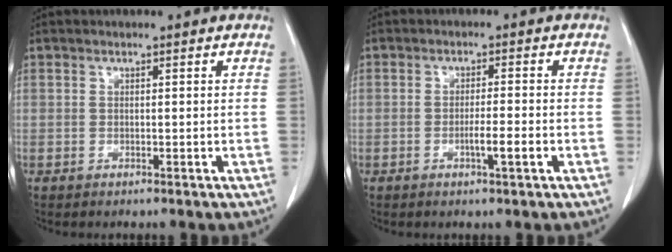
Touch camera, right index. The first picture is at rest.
{"total": 3.4, "force": [-1.2, -0.1, 3.1], "torque": [-0.052, -0.002, -0.020]}